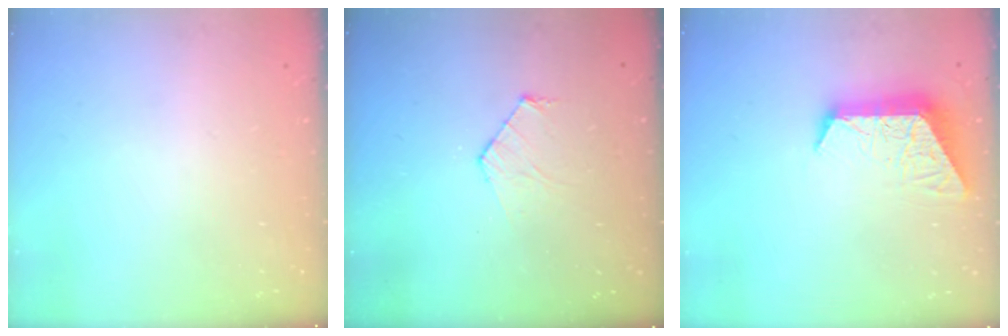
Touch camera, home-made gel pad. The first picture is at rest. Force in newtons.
{"total": 6.1, "press": 6.1, "slide": 0.6}
{"total": 9.9, "press": 9.9, "slide": 0.9}